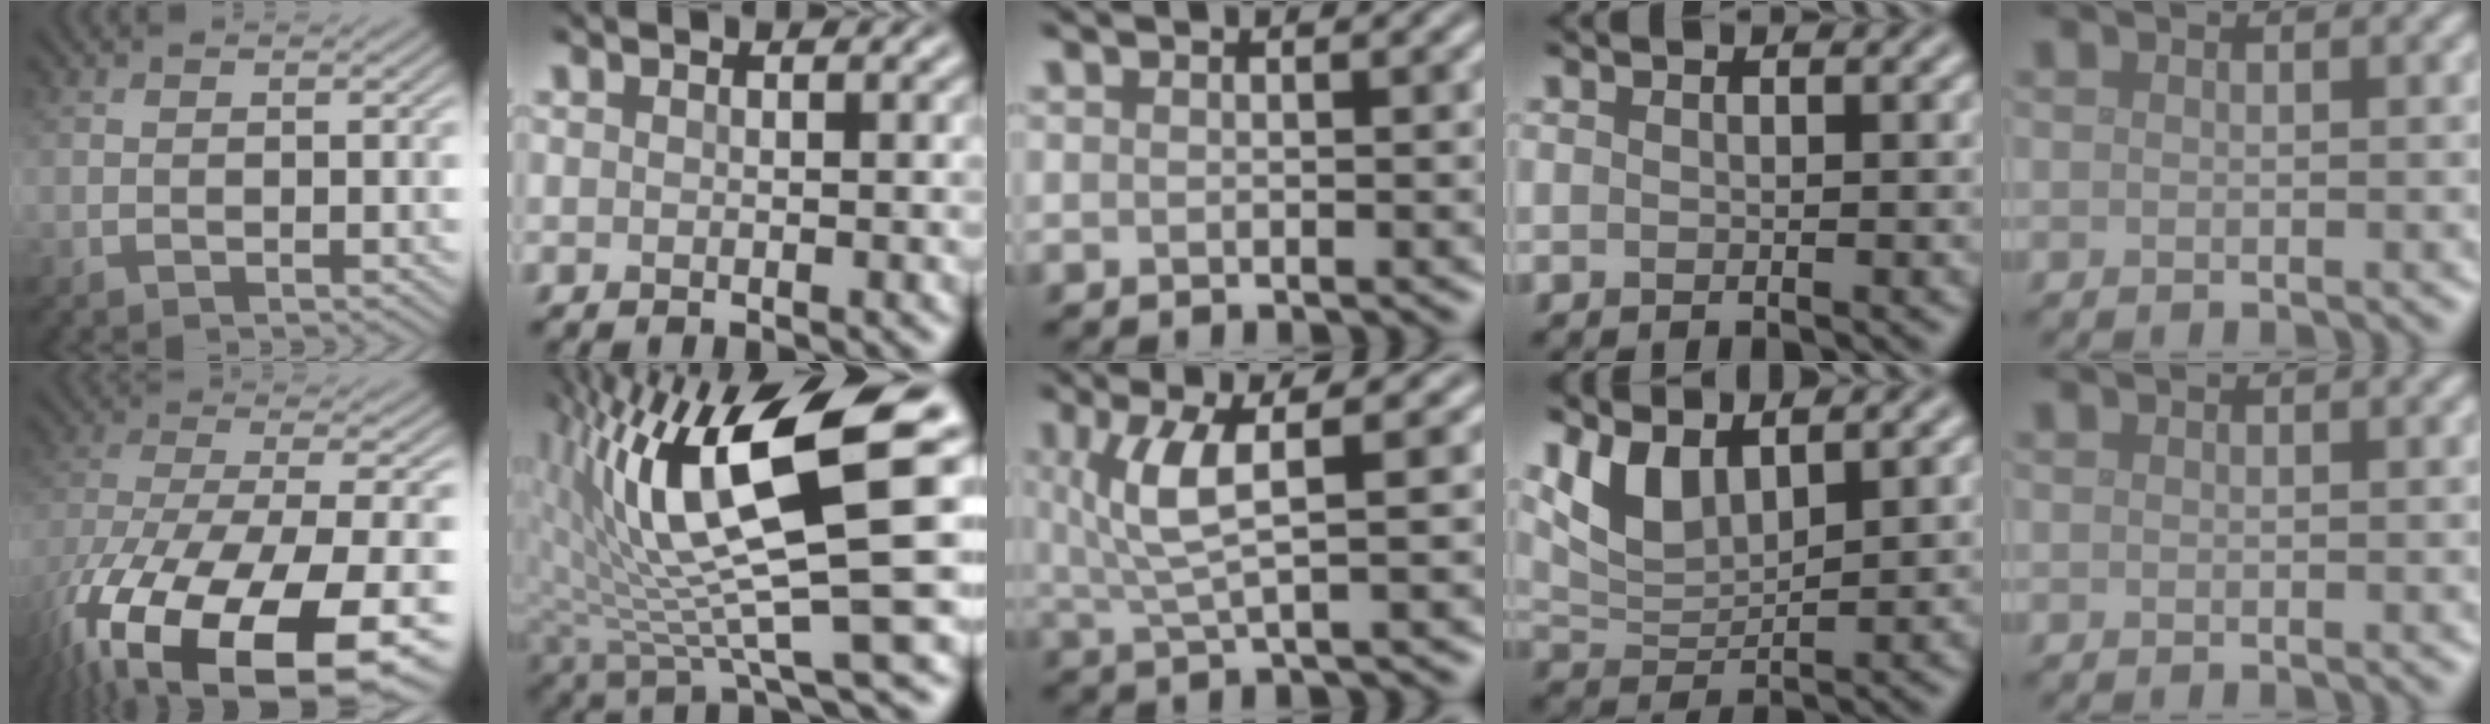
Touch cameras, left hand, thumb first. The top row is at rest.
{"thumb": {"total": 19.7, "force": [-11.3, 6.7, 14.6], "torque": [-0.274, -0.064, -0.161]}, "index": {"total": 13.7, "force": [3.7, 3.0, 12.8], "torque": [-0.225, 0.008, 0.073]}, "middle": {"total": 4.6, "force": [1.2, 1.1, 4.3], "torque": [-0.092, 0.002, 0.028]}, "ring": {"total": 4.0, "force": [2.6, 1.6, 2.5], "torque": [-0.056, -0.007, 0.054]}}